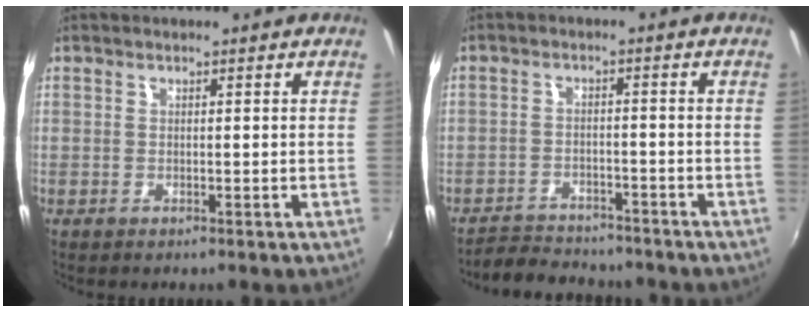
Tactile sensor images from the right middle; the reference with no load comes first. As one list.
[{"total": 8.6, "force": [-8.0, 2.5, 2.1], "torque": [-0.070, -0.002, -0.121]}]